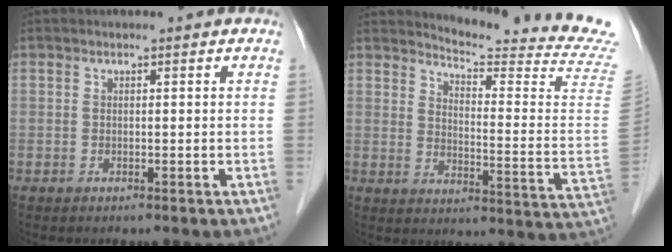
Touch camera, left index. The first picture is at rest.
{"total": 17.2, "force": [16.8, -2.5, 3.2], "torque": [-0.059, -0.157, 0.189]}